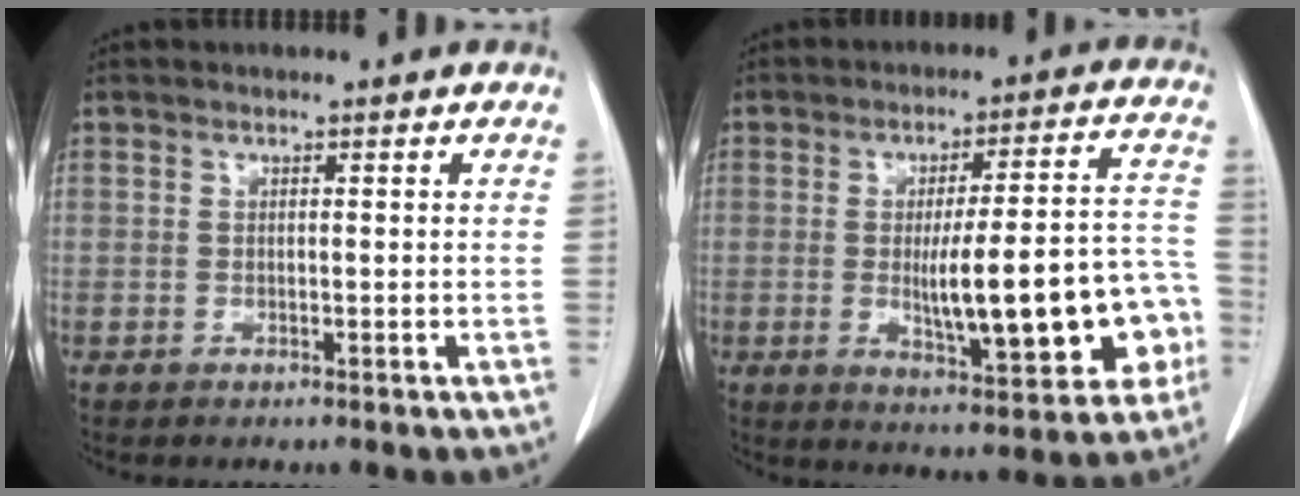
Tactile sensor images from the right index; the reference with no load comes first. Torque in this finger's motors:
{"motor_torque": [1.65, -0.48, 0.43, 0.20]}